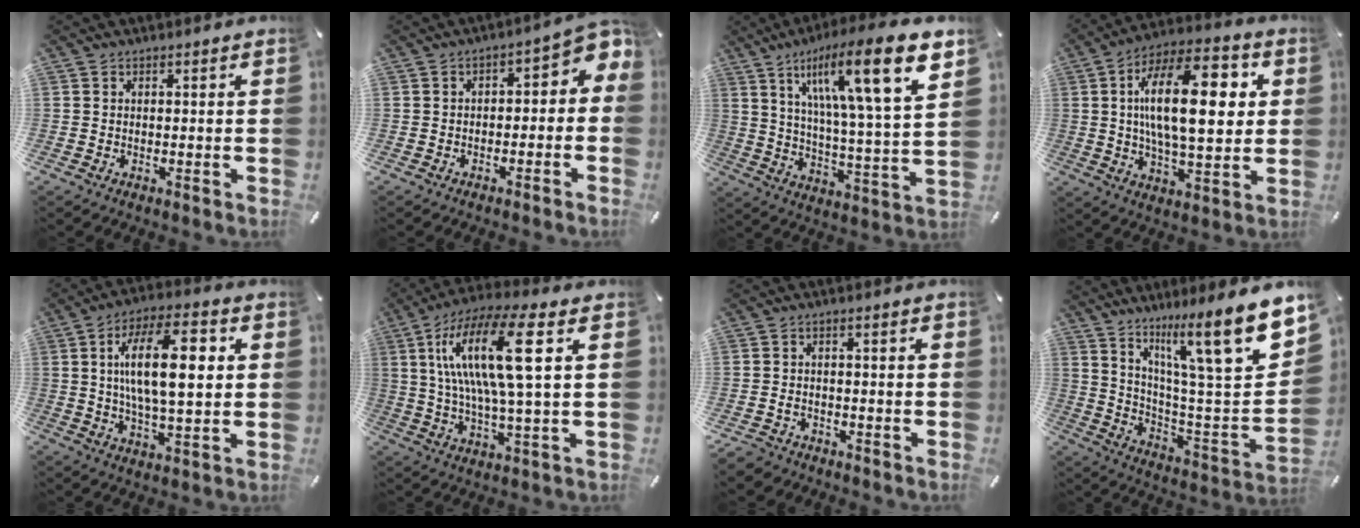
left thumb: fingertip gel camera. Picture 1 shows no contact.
{"total": 4.4, "force": [0.0, 2.9, 3.3], "torque": [-0.052, -0.006, -0.009]}
{"total": 19.8, "force": [10.4, 3.7, 16.4], "torque": [-0.257, -0.052, 0.149]}
{"total": 22.1, "force": [4.3, 10.2, 19.1], "torque": [-0.332, -0.002, 0.058]}
{"total": 16.7, "force": [3.2, 6.9, 14.9], "torque": [-0.270, -0.001, 0.045]}
{"total": 17.9, "force": [4.9, 3.9, 16.8], "torque": [-0.343, -0.008, 0.065]}
{"total": 3.1, "force": [-2.1, 2.0, 1.0], "torque": [-0.025, 0.008, -0.043]}
{"total": 19.0, "force": [12.9, 3.6, 13.4], "torque": [-0.186, -0.106, 0.193]}